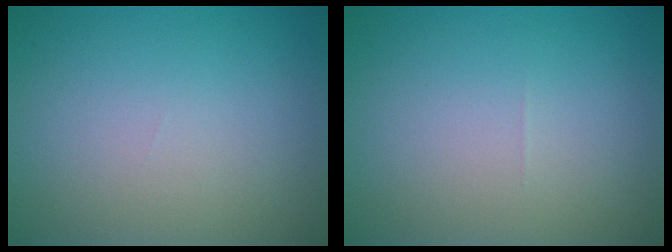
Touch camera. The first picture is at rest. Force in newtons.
{"total": 0.0}